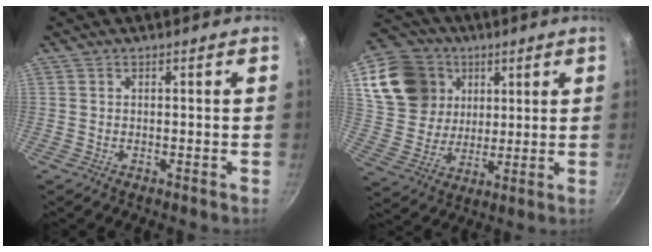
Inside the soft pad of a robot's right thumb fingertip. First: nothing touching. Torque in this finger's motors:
{"motor_torque": [-0.29, 1.67, 0.15, -0.13, 0.06]}